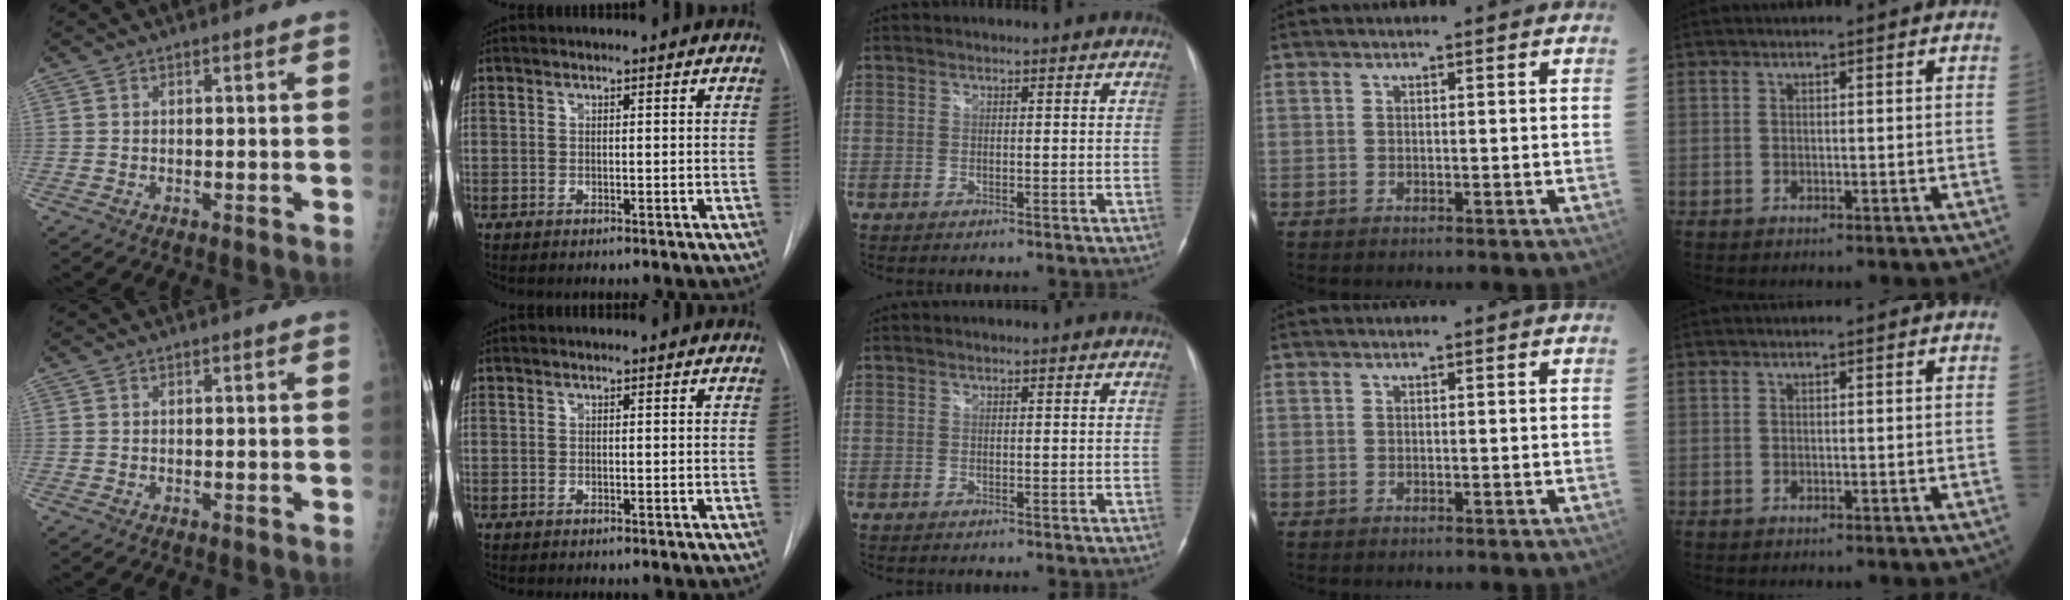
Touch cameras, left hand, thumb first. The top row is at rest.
{}